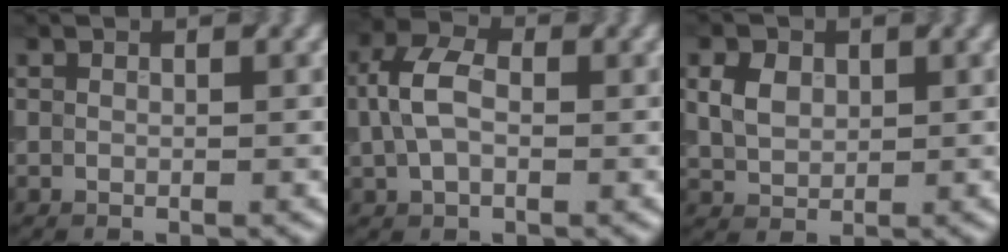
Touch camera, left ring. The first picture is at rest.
{"total": 4.4, "force": [0.0, 2.7, 3.5], "torque": [-0.082, 0.014, 0.000]}
{"total": 2.6, "force": [0.7, 2.0, 1.6], "torque": [-0.040, 0.006, 0.017]}